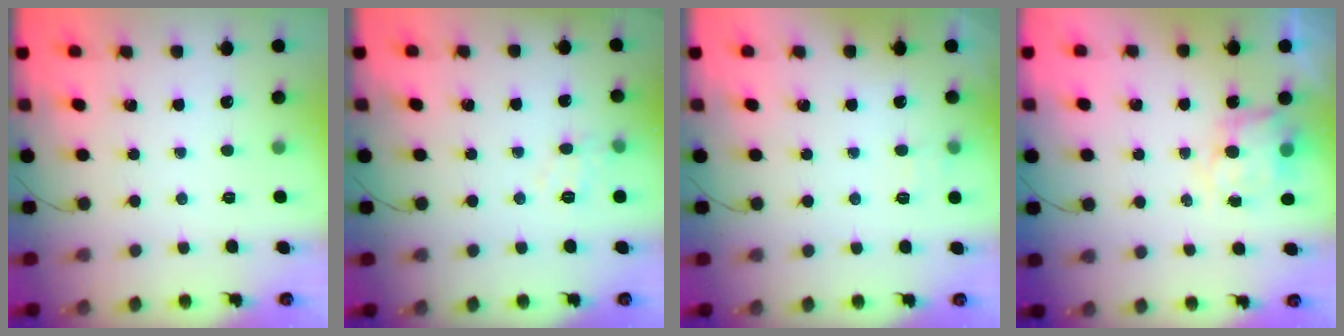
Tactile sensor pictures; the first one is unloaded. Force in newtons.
{"total": 8.9, "press": 8.8, "slide": 1.4}
{"total": 4.0, "press": 3.5, "slide": 2.0}
{"total": 8.5, "press": 8.4, "slide": 1.0}